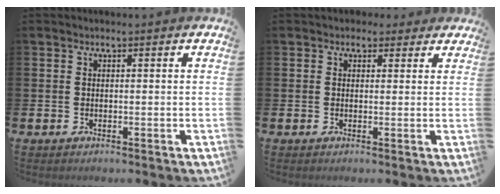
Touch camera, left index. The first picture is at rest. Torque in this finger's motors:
{"motor_torque": [1.05, -1.08, 0.09, 0.07]}